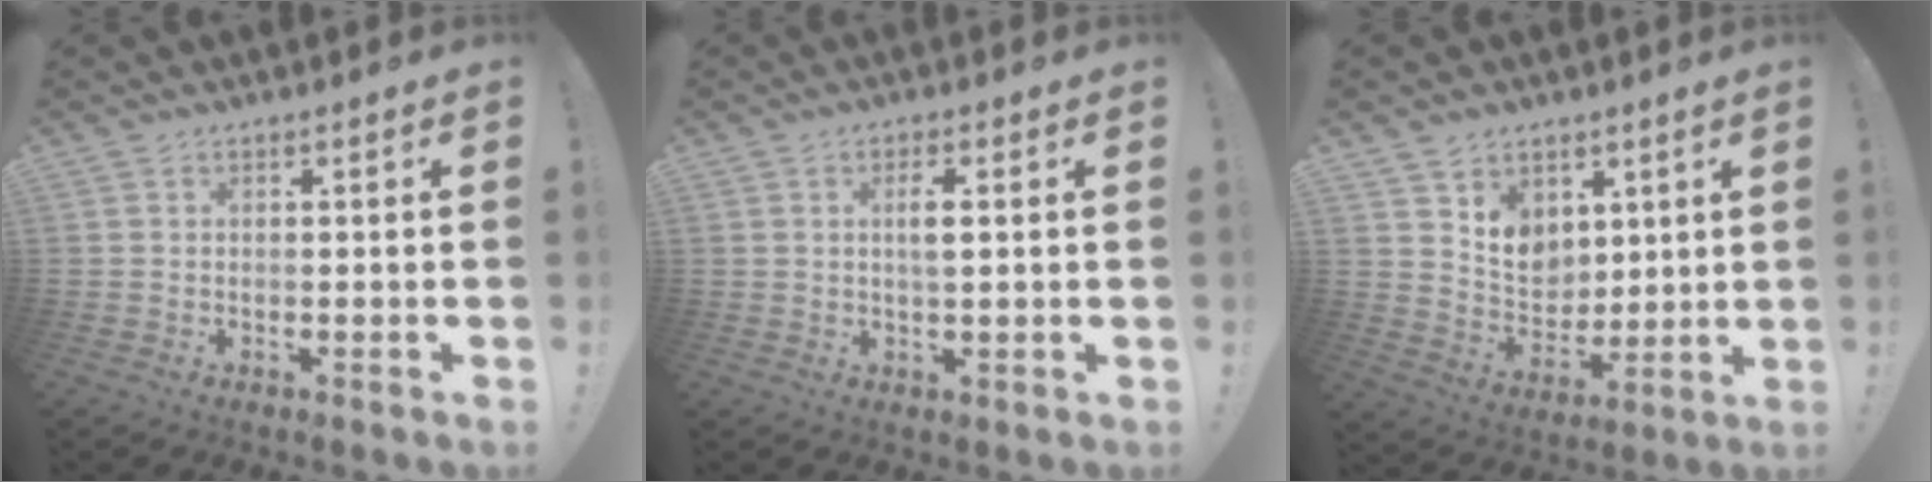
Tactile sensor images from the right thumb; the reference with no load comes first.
{"total": 3.7, "force": [0.8, 1.3, 3.4], "torque": [-0.052, -0.003, 0.008]}
{"total": 9.2, "force": [5.5, 7.1, 2.0], "torque": [-0.031, -0.053, 0.113]}